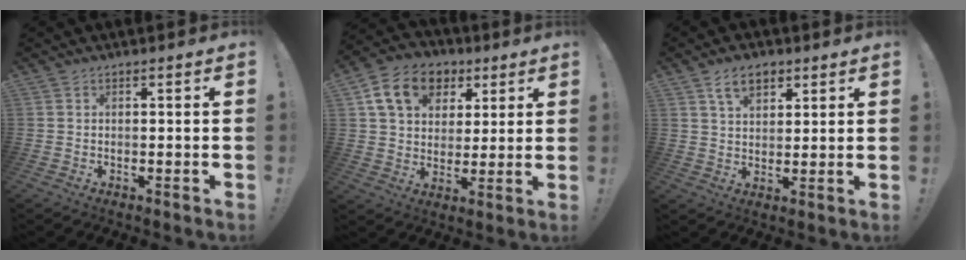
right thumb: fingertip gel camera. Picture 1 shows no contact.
{"total": 15.2, "force": [6.6, 11.3, 7.7], "torque": [-0.111, -0.023, 0.127]}
{"total": 7.6, "force": [4.3, 4.5, 4.3], "torque": [-0.071, -0.005, 0.080]}